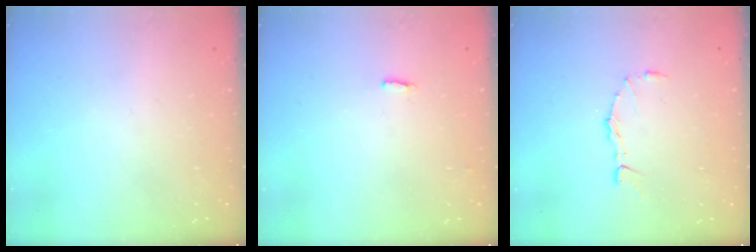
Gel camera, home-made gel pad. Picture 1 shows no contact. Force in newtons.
{"total": 2.7, "press": 2.6, "slide": 0.5}
{"total": 6.4, "press": 6.4, "slide": 0.7}